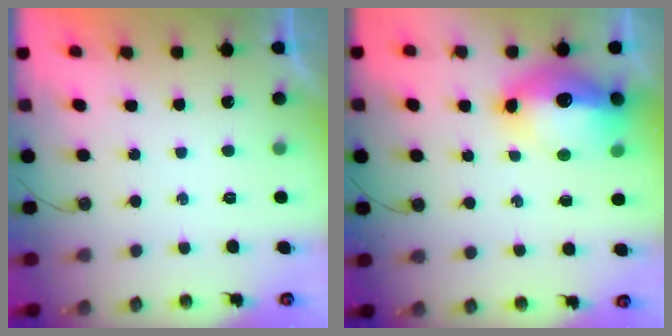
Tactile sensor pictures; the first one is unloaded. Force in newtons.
{"total": 16.7, "press": 16.2, "slide": 4.2}